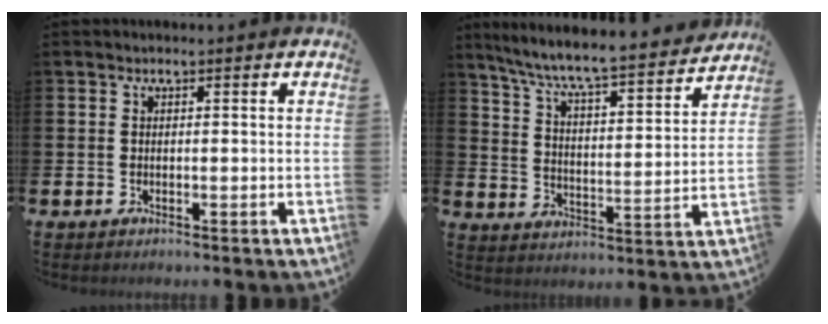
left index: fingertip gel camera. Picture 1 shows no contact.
{"total": 7.6, "force": [7.1, 0.4, 2.8], "torque": [-0.091, -0.055, 0.119]}